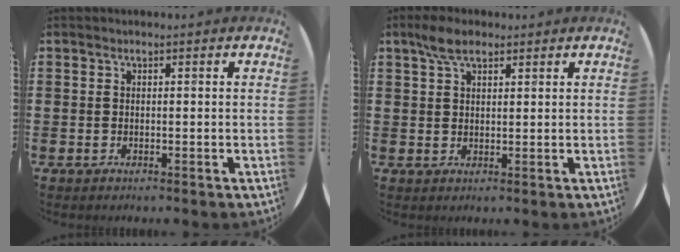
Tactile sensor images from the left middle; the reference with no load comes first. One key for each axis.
{"total": 4.1, "fx": 2.9, "fy": 1.8, "fz": 2.3, "tx": -0.042, "ty": 0.005, "tz": 0.050}